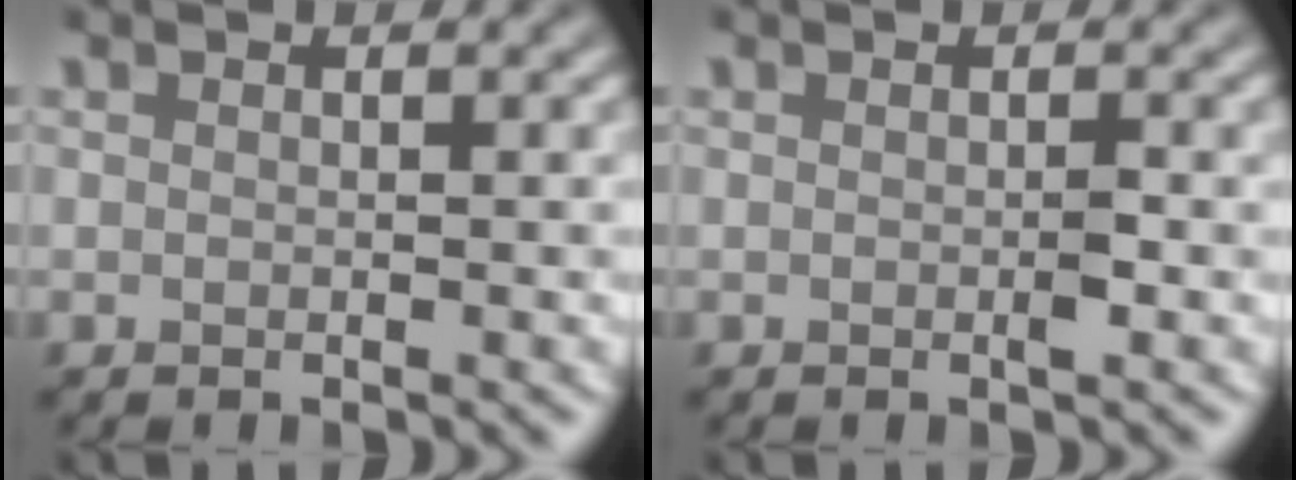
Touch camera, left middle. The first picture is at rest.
{"total": 0.8, "force": [-0.1, 0.1, 0.8], "torque": [-0.014, -0.001, -0.002]}